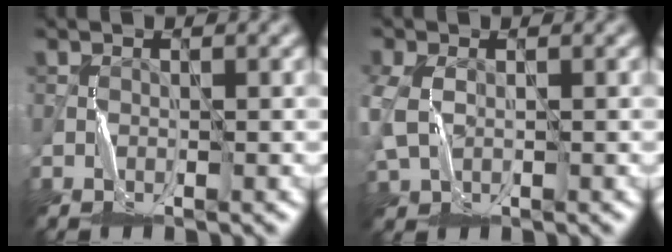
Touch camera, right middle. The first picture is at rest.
{"total": 4.5, "force": [-0.2, 3.2, 3.2], "torque": [-0.098, -0.001, -0.004]}